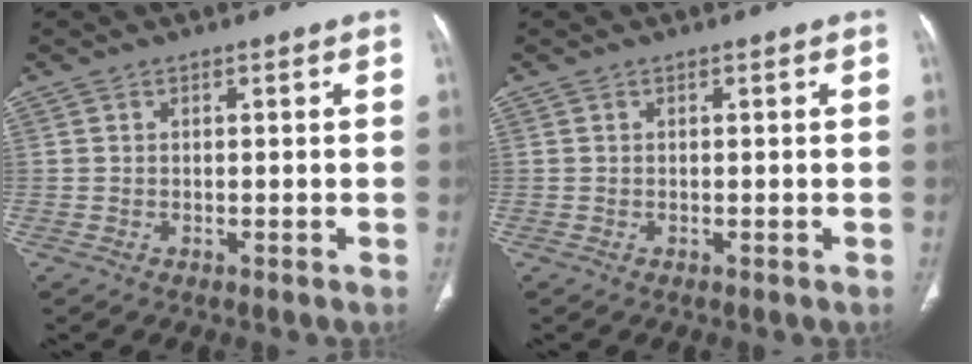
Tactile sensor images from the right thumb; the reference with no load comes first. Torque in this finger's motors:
{"motor_torque": [0.00, 0.00, 0.00, 0.00, 0.00]}